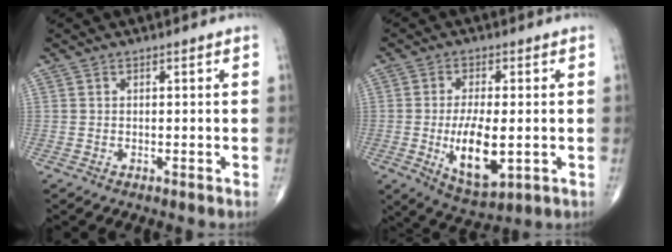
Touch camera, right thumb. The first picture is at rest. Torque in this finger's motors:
{"motor_torque": [-0.13, 0.66, 0.70, 0.46, 0.28]}